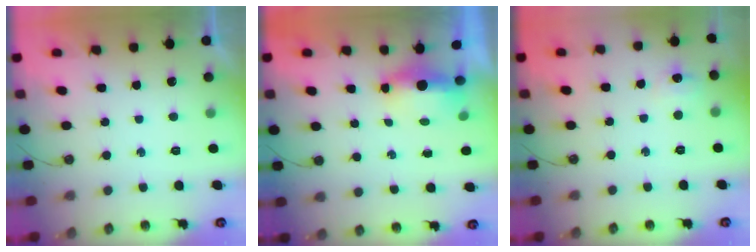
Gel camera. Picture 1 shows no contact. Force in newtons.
{"total": 8.3, "press": 5.4, "slide": 6.3}
{"total": 5.7, "press": 5.6, "slide": 0.8}